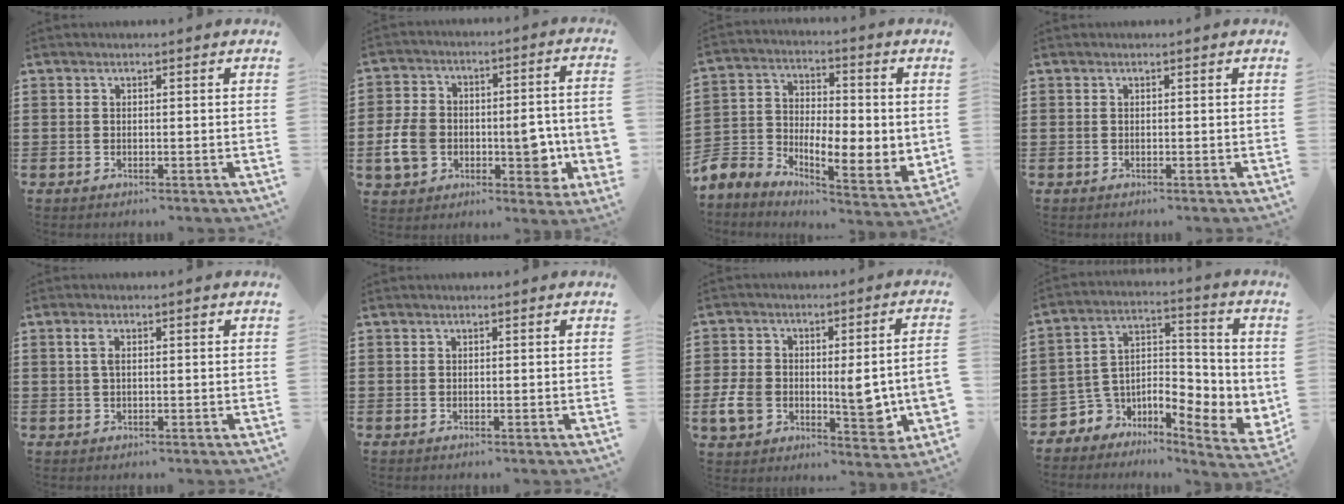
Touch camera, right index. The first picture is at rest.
{"total": 10.1, "force": [-2.4, 6.5, 7.4], "torque": [-0.134, 0.011, -0.041]}
{"total": 5.2, "force": [-0.8, 4.4, 2.7], "torque": [-0.074, -0.025, -0.017]}
{"total": 0.0}
{"total": 2.3, "force": [0.5, 0.8, 2.1], "torque": [-0.045, 0.005, 0.007]}
{"total": 0.0}
{"total": 9.2, "force": [-2.0, 5.0, 7.5], "torque": [-0.141, 0.003, -0.033]}
{"total": 5.9, "force": [-2.2, 4.9, 2.5], "torque": [-0.072, -0.026, -0.035]}